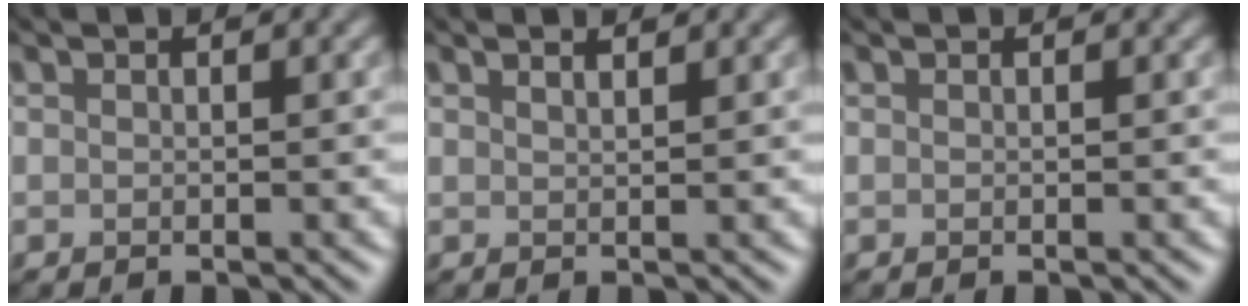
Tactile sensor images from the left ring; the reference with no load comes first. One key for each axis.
{"total": 1.5, "fx": 1.2, "fy": 0.5, "fz": 0.8, "tx": -0.004, "ty": 0.000, "tz": 0.009}
{"total": 0.0}